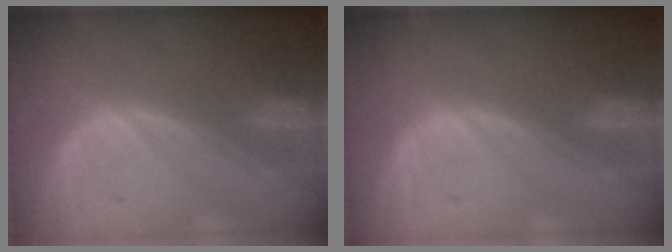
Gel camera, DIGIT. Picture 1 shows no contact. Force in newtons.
{"total": 0.0}